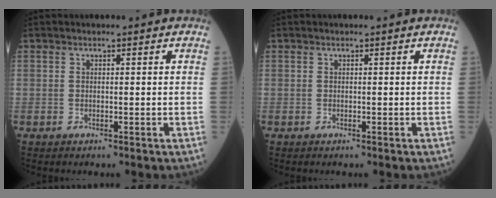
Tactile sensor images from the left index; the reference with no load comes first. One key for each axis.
{"total": 0.0}